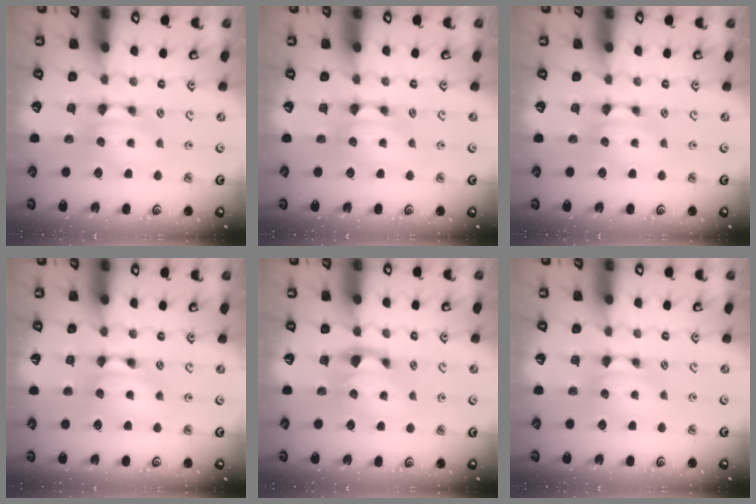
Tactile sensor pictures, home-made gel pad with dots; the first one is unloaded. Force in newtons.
{"total": 0.0}
{"total": 0.0}
{"total": 1.6, "press": 1.6, "slide": 0.1}
{"total": 1.1, "press": 0.1, "slide": 1.1}
{"total": 0.0}